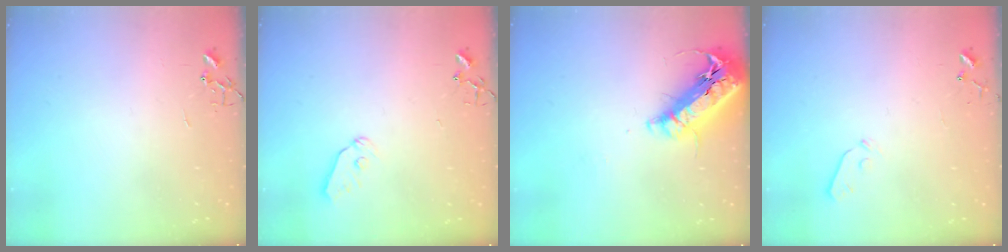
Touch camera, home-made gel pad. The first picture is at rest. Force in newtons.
{"total": 6.7, "press": 6.7, "slide": 0.8}
{"total": 21.2, "press": 20.8, "slide": 4.0}
{"total": 3.6, "press": 3.6, "slide": 0.6}